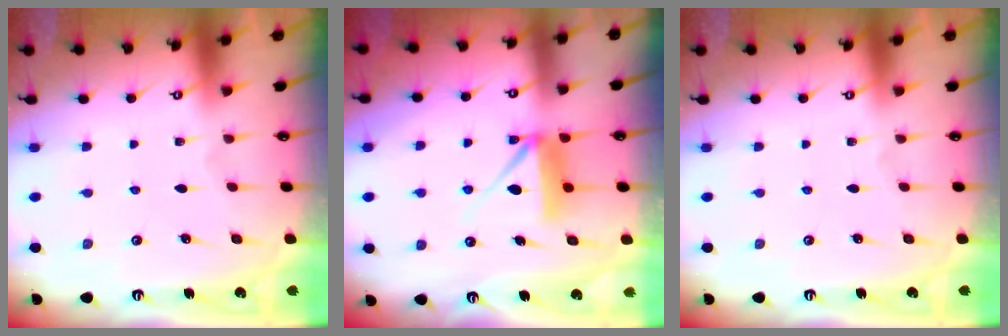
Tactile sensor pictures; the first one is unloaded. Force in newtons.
{"total": 10.1, "press": 10.1, "slide": 0.6}
{"total": 0.0}